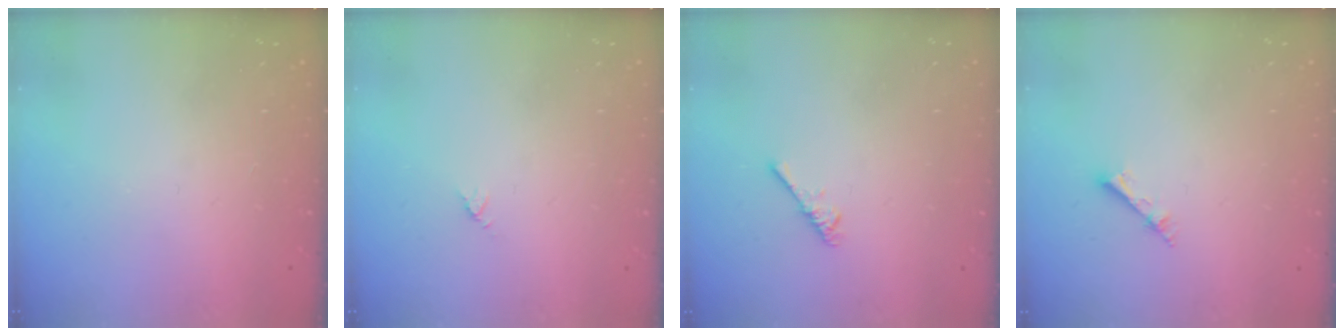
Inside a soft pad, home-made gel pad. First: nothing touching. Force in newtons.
{"total": 2.9, "press": 2.9, "slide": 0.3}
{"total": 2.6, "press": 2.5, "slide": 0.5}
{"total": 2.6, "press": 2.6, "slide": 0.3}